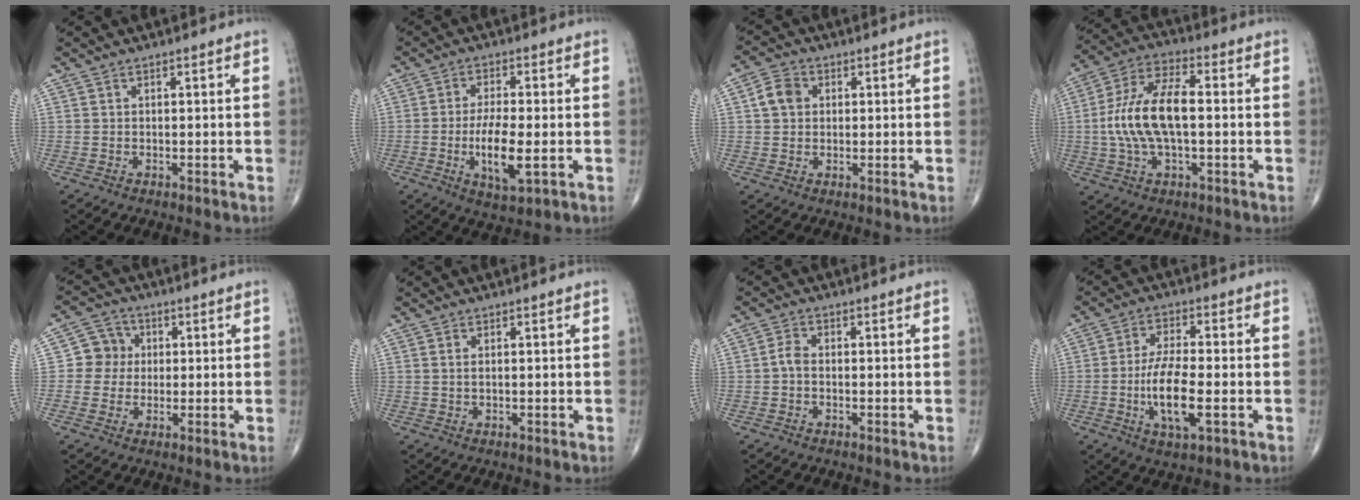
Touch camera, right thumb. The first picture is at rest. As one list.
[{"total": 8.9, "force": [-1.9, 2.8, 8.2], "torque": [-0.153, -0.008, -0.033]}, {"total": 4.7, "force": [0.9, 3.8, 2.6], "torque": [-0.041, 0.008, 0.010]}, {"total": 14.2, "force": [-0.4, 6.4, 12.6], "torque": [-0.259, 0.029, -0.012]}, {"total": 5.8, "force": [0.3, 5.6, 1.5], "torque": [0.009, 0.010, -0.006]}, {"total": 0.9, "force": [0.3, 0.4, 0.8], "torque": [-0.020, 0.003, 0.008]}, {"total": 2.1, "force": [-0.5, 1.3, 1.6], "torque": [-0.031, 0.006, -0.015]}, {"total": 10.2, "force": [-2.5, 3.3, 9.4], "torque": [-0.184, 0.005, -0.045]}]